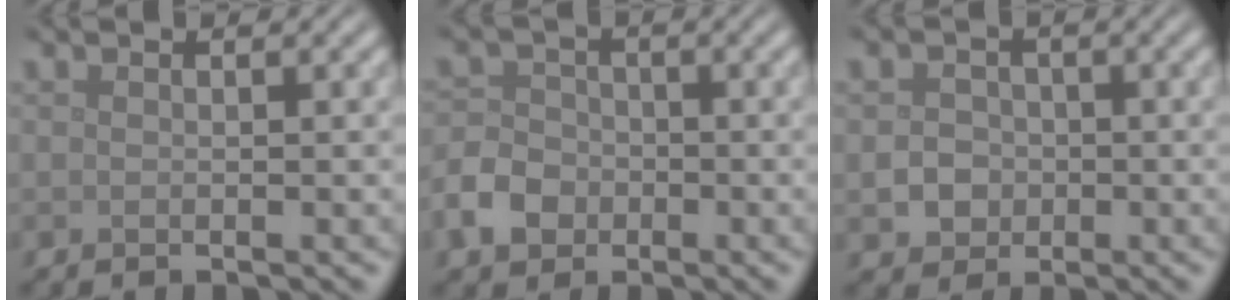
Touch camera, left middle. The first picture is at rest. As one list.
[{"total": 3.9, "force": [-1.7, 3.1, 1.6], "torque": [-0.034, 0.003, -0.041]}, {"total": 2.5, "force": [-0.4, 2.3, 1.0], "torque": [-0.002, -0.002, -0.012]}]